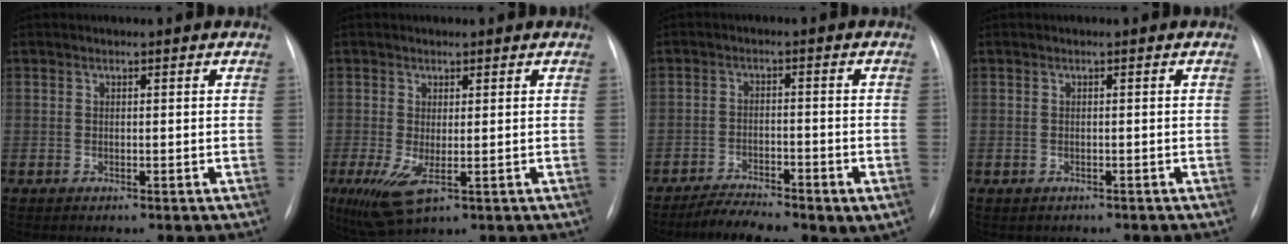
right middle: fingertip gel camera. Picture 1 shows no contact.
{"total": 5.6, "force": [-1.5, 1.8, 5.1], "torque": [-0.108, -0.021, -0.015]}
{"total": 9.0, "force": [-6.3, 2.8, 5.8], "torque": [-0.094, -0.001, -0.102]}
{"total": 0.9, "force": [-0.7, 0.6, 0.0], "torque": [-0.005, 0.001, -0.008]}